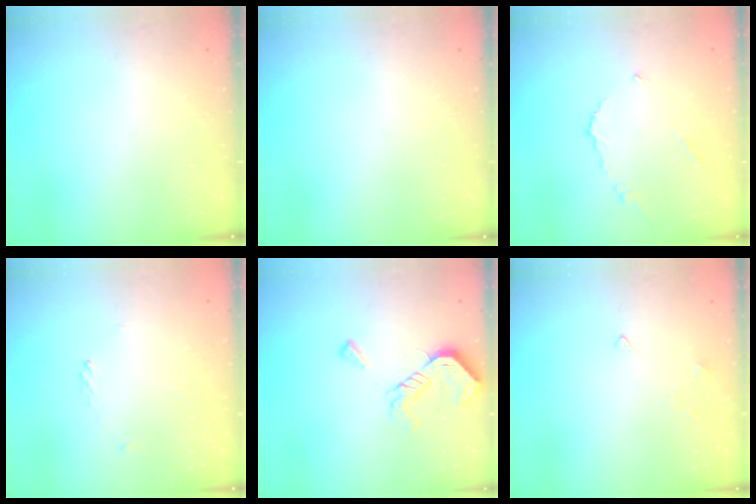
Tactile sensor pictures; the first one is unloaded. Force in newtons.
{"total": 0.0}
{"total": 6.0, "press": 6.0, "slide": 0.4}
{"total": 1.2, "press": 1.2, "slide": 0.3}
{"total": 11.8, "press": 11.8, "slide": 0.8}
{"total": 2.2, "press": 2.1, "slide": 0.4}